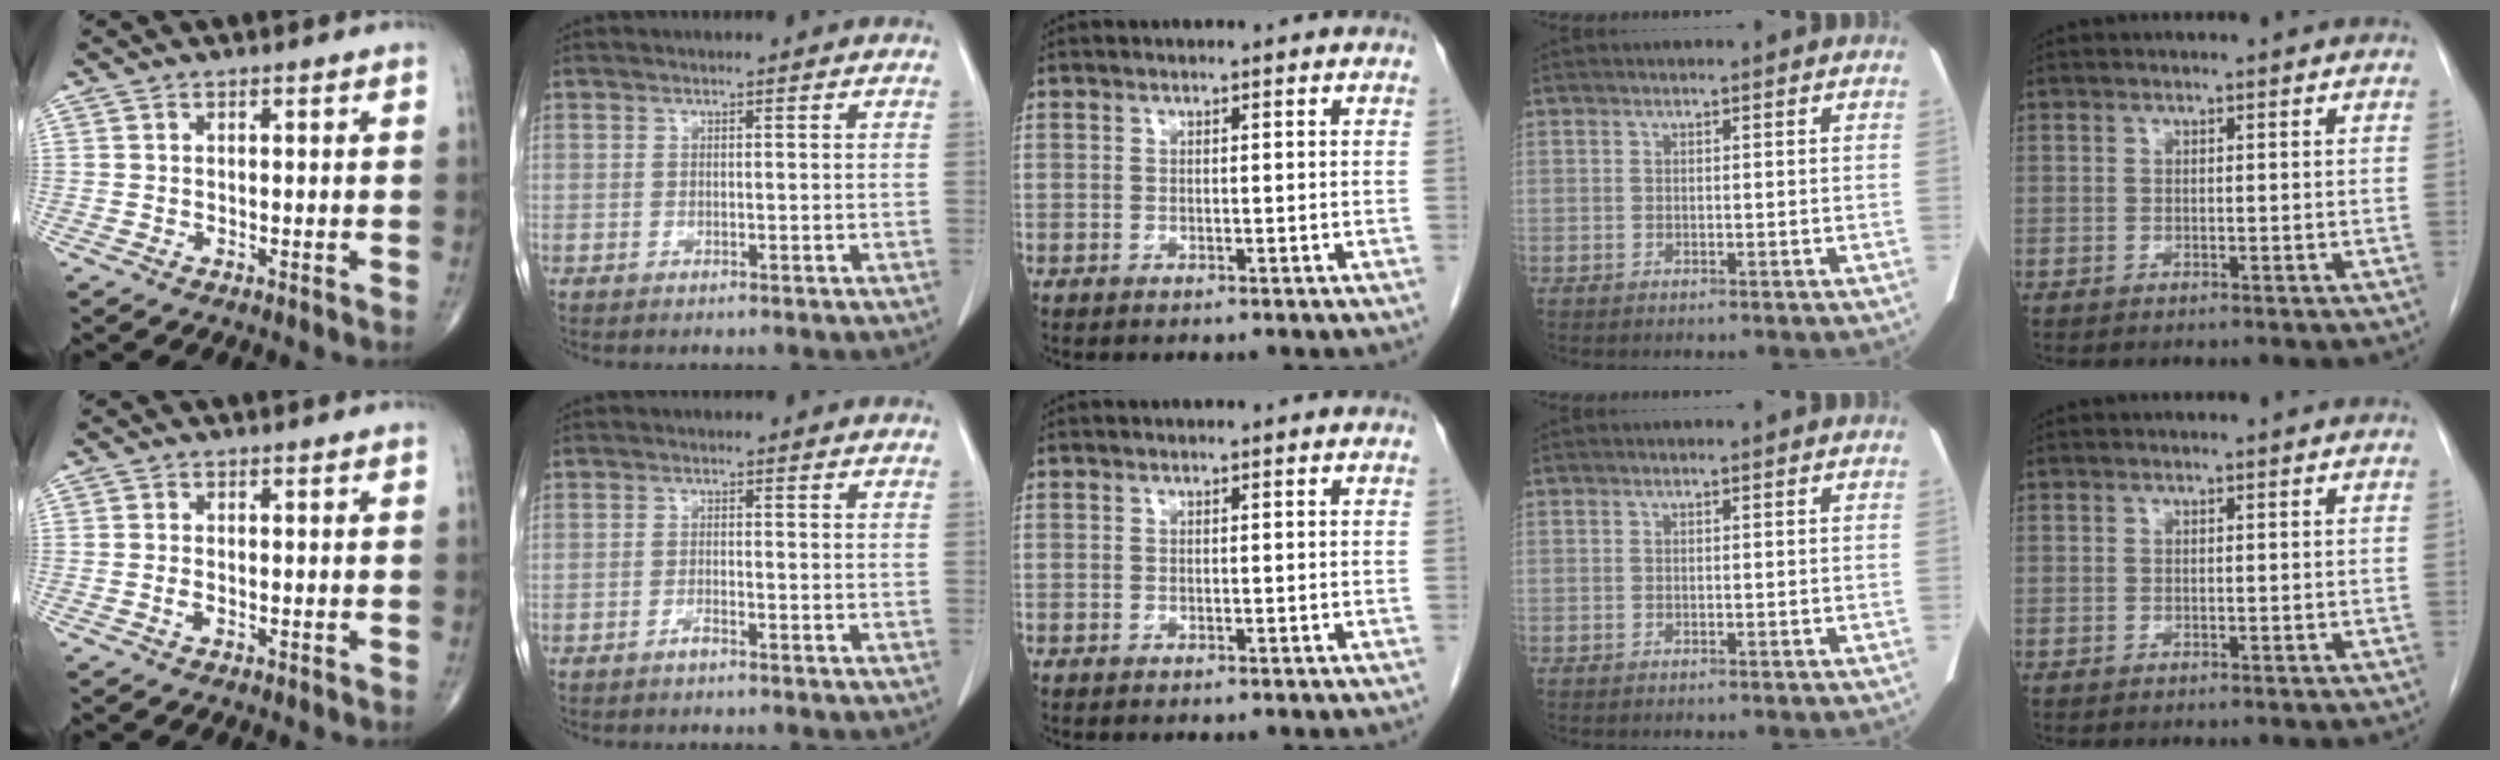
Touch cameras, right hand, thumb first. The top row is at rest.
{"thumb": {"total": 1.1, "force": [-0.3, 0.5, 0.9], "torque": [-0.020, -0.001, -0.006]}, "index": {"total": 1.1, "force": [-0.9, 0.1, 0.6], "torque": [-0.010, 0.003, -0.016]}}